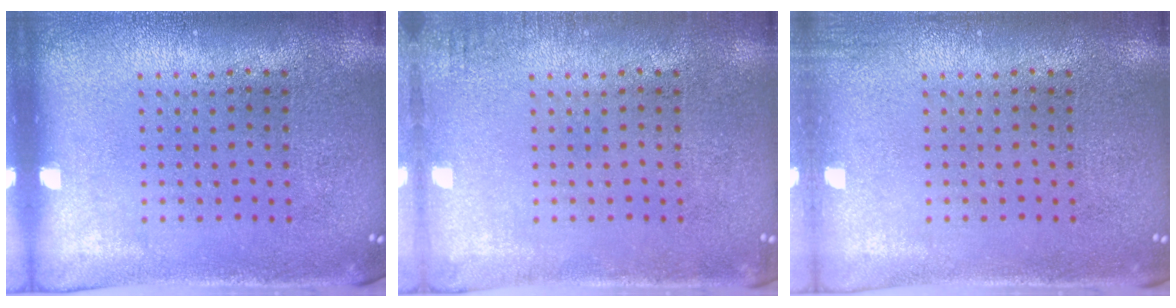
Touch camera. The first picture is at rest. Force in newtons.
{"total": 1.0, "press": 1.0, "slide": 0.1}
{"total": 0.8, "press": 0.7, "slide": 0.1}